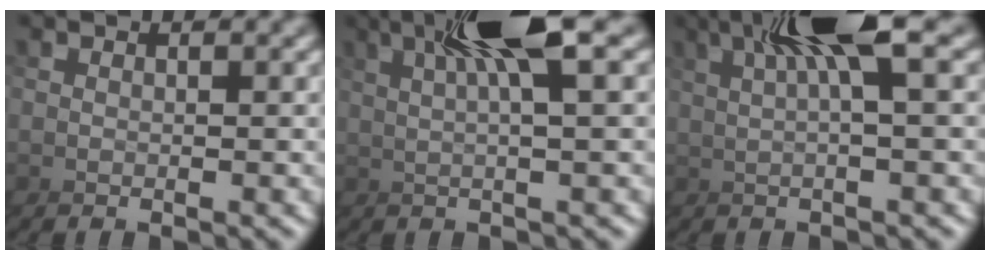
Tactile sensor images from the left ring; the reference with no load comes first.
{"total": 6.4, "force": [3.1, -0.5, 5.5], "torque": [-0.109, 0.034, 0.043]}
{"total": 6.4, "force": [2.7, -0.4, 5.7], "torque": [-0.111, 0.035, 0.035]}